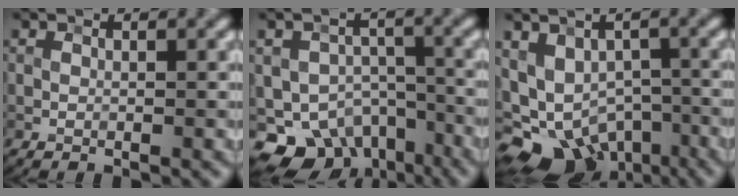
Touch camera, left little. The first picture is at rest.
{"total": 8.7, "force": [-5.5, 5.8, 3.6], "torque": [-0.046, -0.014, -0.085]}
{"total": 11.4, "force": [-6.1, 7.8, 5.7], "torque": [-0.082, -0.021, -0.074]}